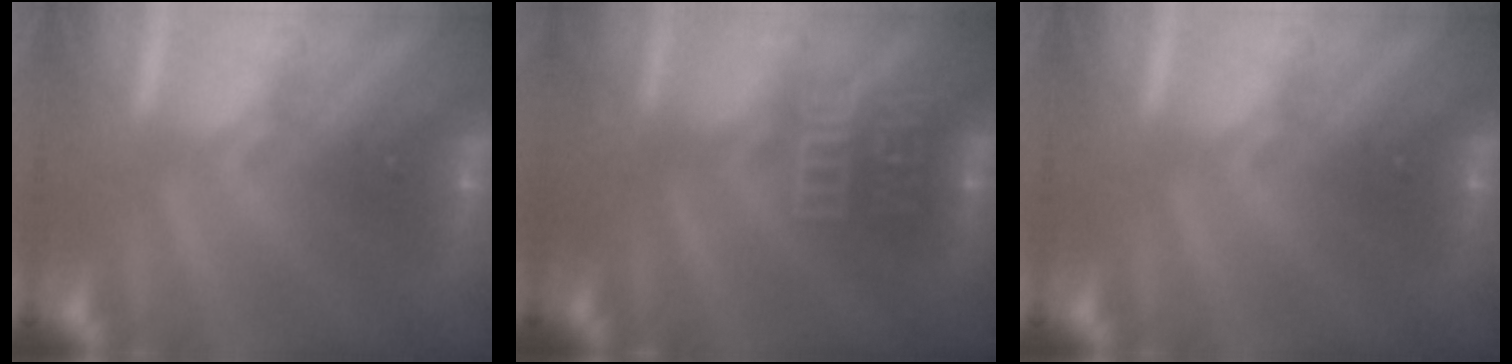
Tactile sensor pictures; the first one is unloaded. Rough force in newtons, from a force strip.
{"total": 3.2}
{"total": 0.0}